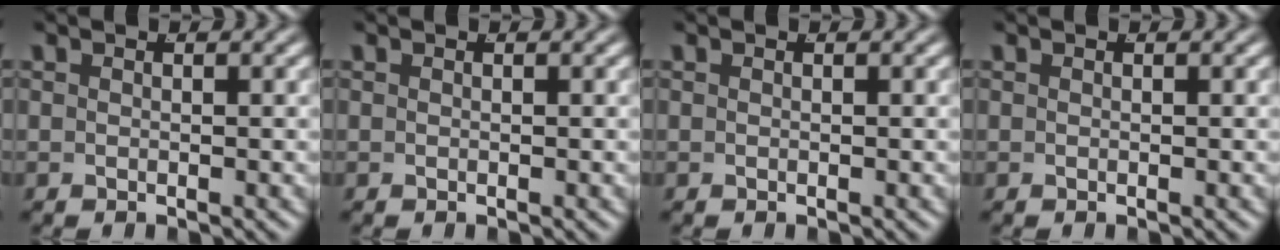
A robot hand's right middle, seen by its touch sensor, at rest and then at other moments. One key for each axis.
{"total": 0.0}
{"total": 0.0}
{"total": 0.0}